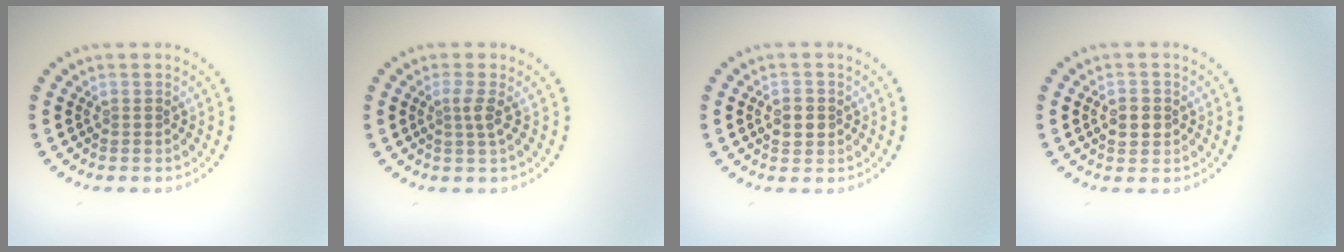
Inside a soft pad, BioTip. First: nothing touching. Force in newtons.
{"total": 1.5, "press": 1.0, "slide": 1.1}
{"total": 2.4, "press": 2.4, "slide": 0.0}
{"total": 2.4, "press": 2.4, "slide": 0.0}